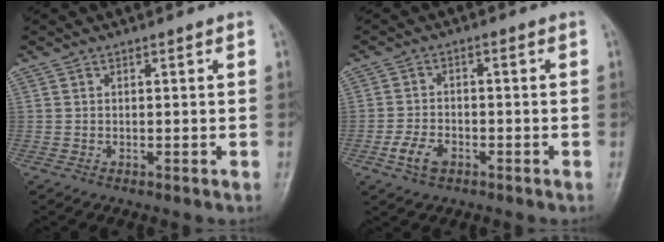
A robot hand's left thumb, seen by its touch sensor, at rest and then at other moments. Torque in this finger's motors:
{"motor_torque": [0.09, 0.86, 0.26, 0.13, 0.01]}